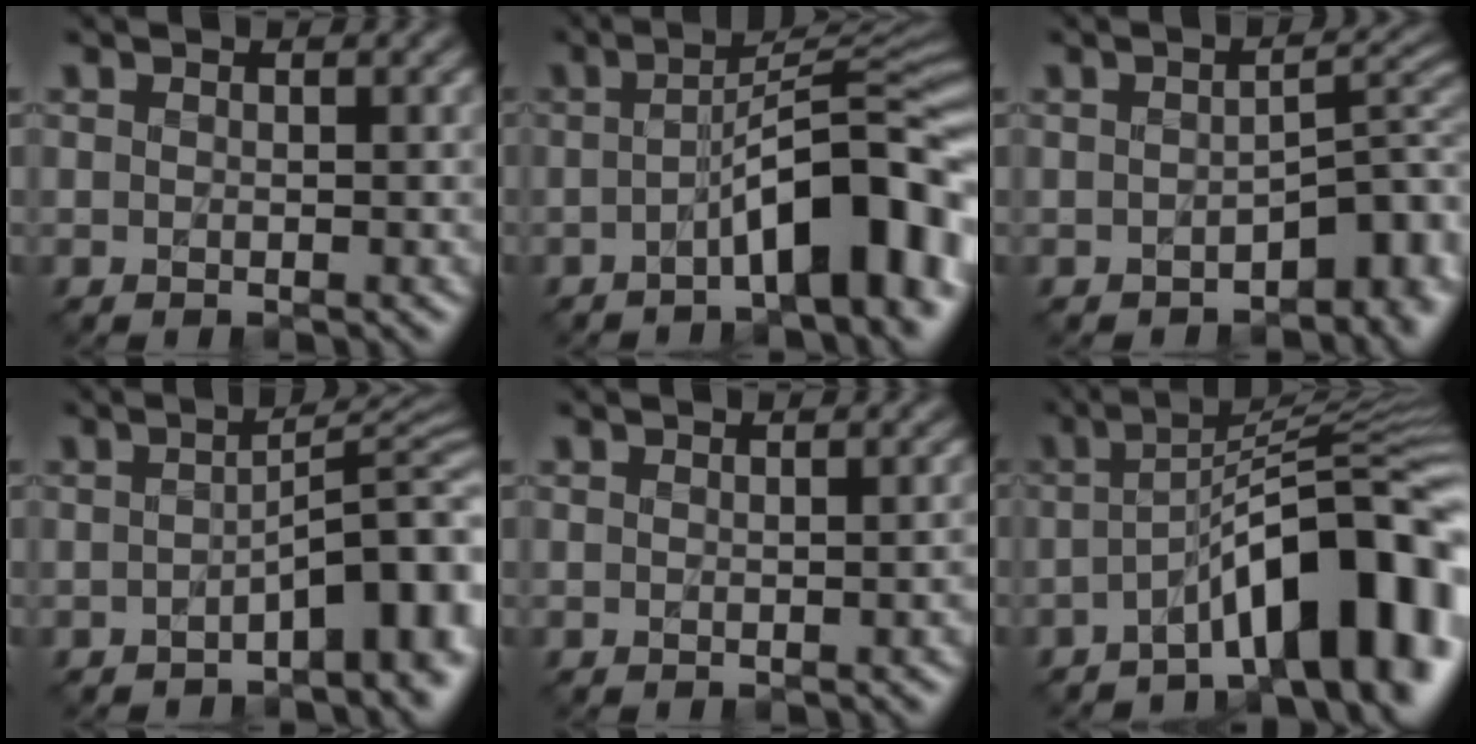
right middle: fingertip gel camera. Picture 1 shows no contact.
{"total": 9.2, "force": [-3.0, 2.1, 8.5], "torque": [-0.110, 0.021, -0.054]}
{"total": 4.8, "force": [-2.3, 2.2, 3.6], "torque": [-0.030, 0.006, -0.034]}
{"total": 7.1, "force": [-2.6, 2.1, 6.3], "torque": [-0.079, 0.008, -0.044]}
{"total": 0.7, "force": [-0.4, 0.1, 0.5], "torque": [-0.008, -0.001, -0.005]}
{"total": 10.9, "force": [-4.7, 2.8, 9.4], "torque": [-0.119, 0.021, -0.078]}